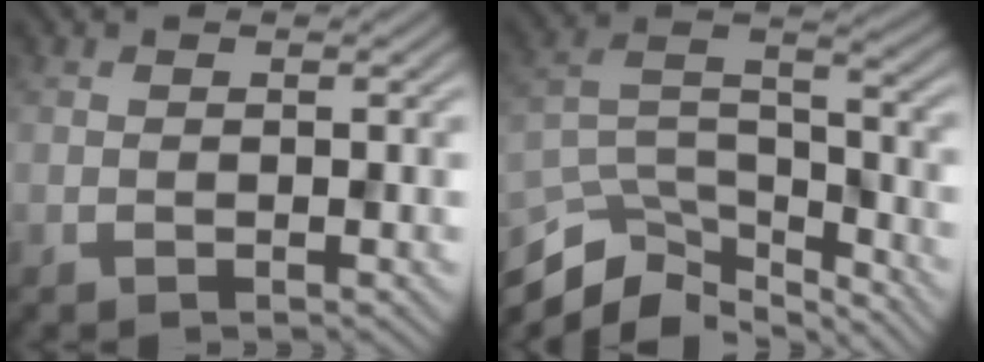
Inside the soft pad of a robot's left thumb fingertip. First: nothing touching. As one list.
[{"total": 11.0, "force": [-8.9, 3.8, 5.2], "torque": [-0.116, -0.006, -0.159]}]